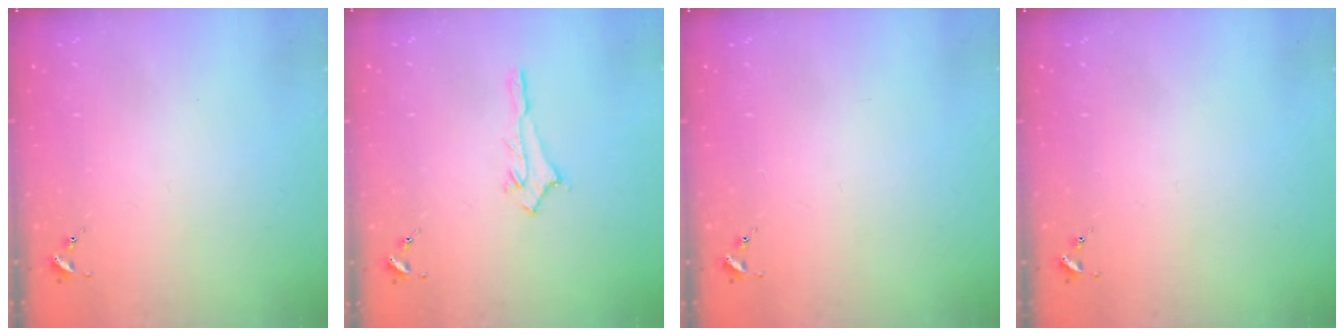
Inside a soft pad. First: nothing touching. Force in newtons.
{"total": 2.9, "press": 2.8, "slide": 0.4}
{"total": 0.0}
{"total": 0.0}